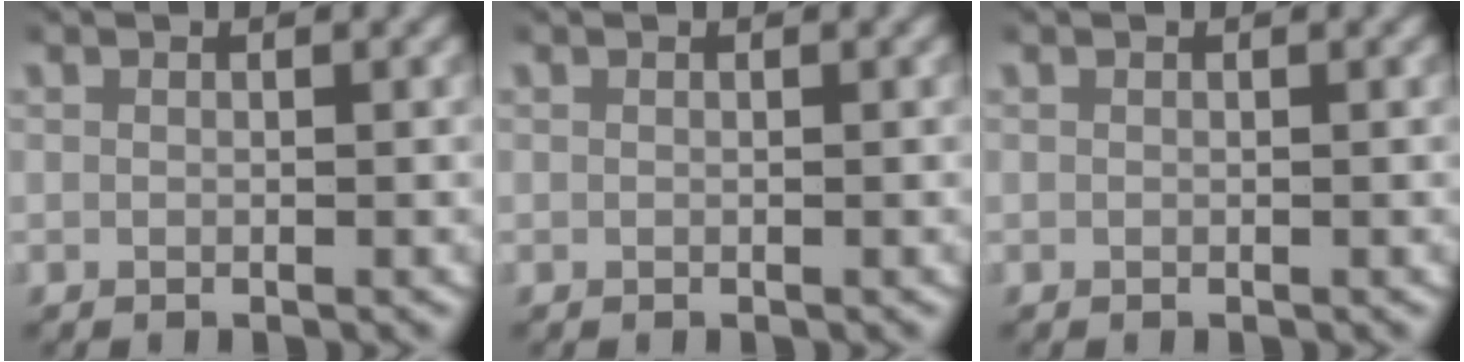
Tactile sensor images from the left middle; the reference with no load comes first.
{"total": 0.0}
{"total": 0.0}